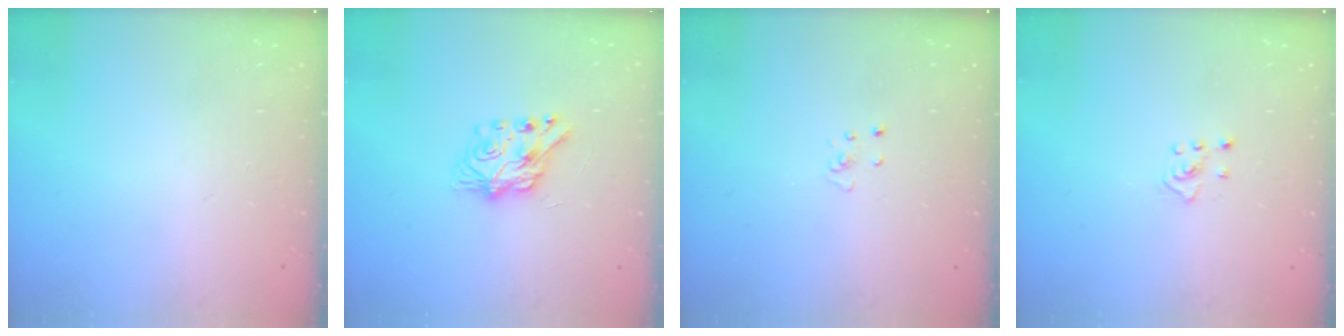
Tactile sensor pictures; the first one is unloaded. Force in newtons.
{"total": 7.2, "press": 7.2, "slide": 0.1}
{"total": 2.3, "press": 2.3, "slide": 0.2}
{"total": 2.4, "press": 2.4, "slide": 0.5}